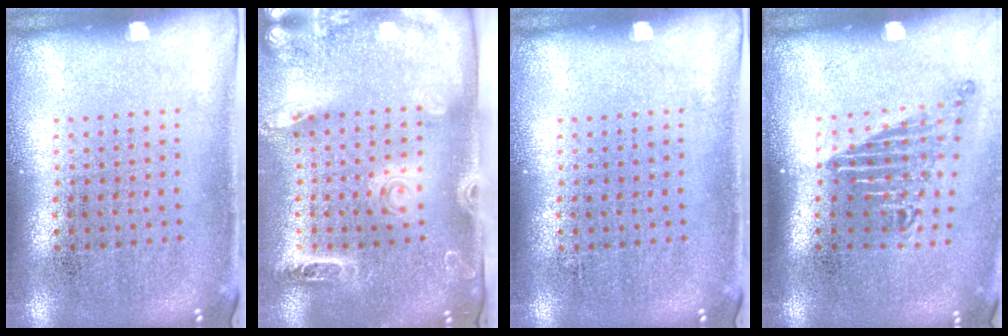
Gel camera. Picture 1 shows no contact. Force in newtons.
{"total": 2.7, "press": 2.0, "slide": 1.8}
{"total": 0.0}
{"total": 1.6, "press": 1.1, "slide": 1.2}